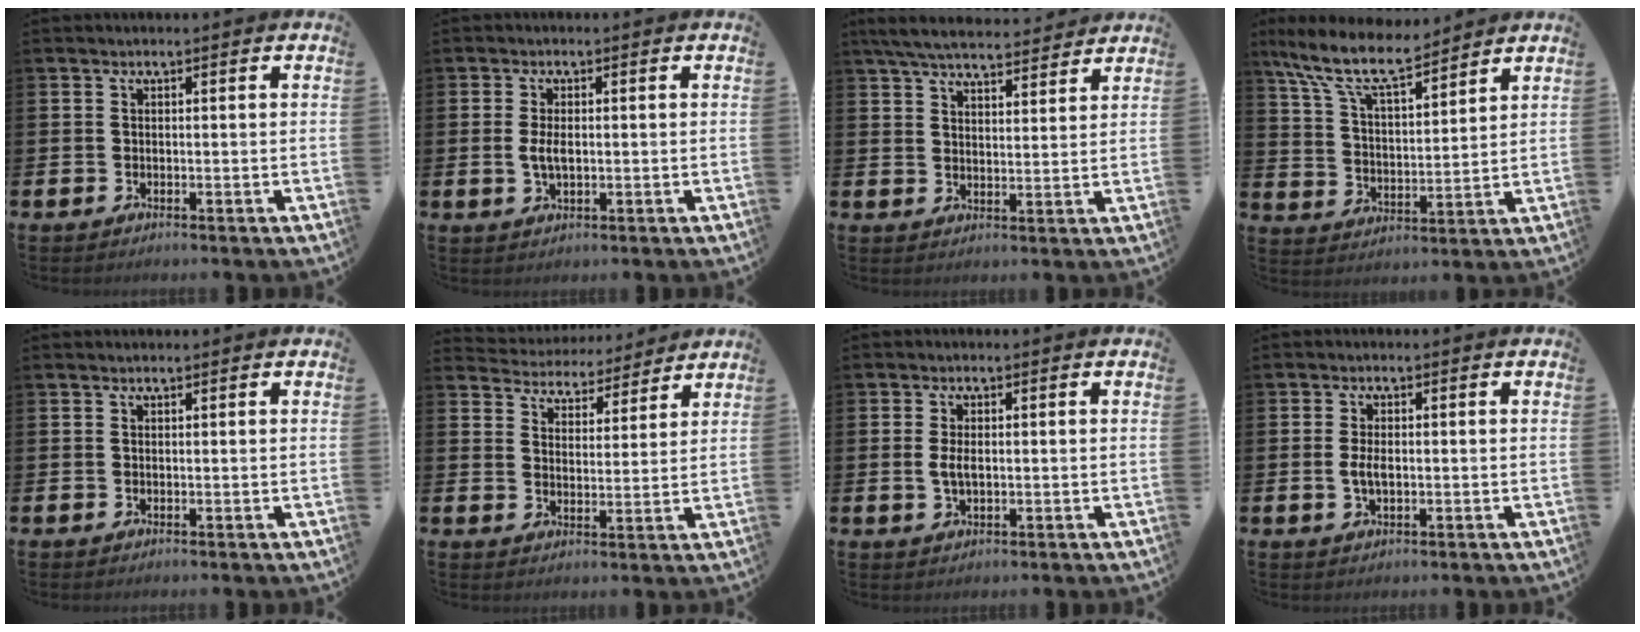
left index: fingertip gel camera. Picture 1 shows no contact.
{"total": 2.8, "force": [0.0, 1.3, 2.4], "torque": [-0.042, 0.004, -0.004]}
{"total": 6.3, "force": [6.0, 1.1, 1.6], "torque": [-0.043, -0.032, 0.107]}
{"total": 10.0, "force": [8.7, 2.4, 4.4], "torque": [-0.119, -0.046, 0.154]}
{"total": 0.0}
{"total": 4.5, "force": [4.3, 1.1, -0.4], "torque": [-0.011, -0.038, 0.072]}
{"total": 2.4, "force": [0.0, 1.1, 2.1], "torque": [-0.036, 0.002, -0.003]}
{"total": 2.5, "force": [-0.1, 1.2, 2.2], "torque": [-0.037, 0.003, -0.006]}